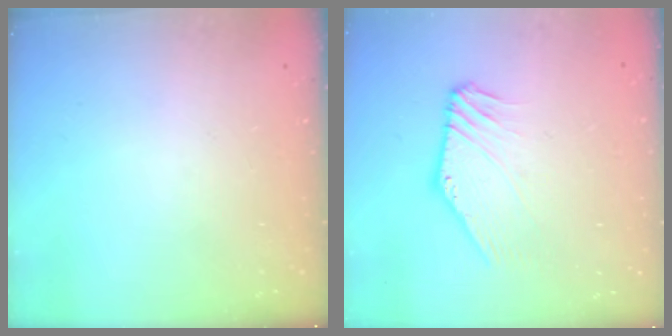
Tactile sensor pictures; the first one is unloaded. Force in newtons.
{"total": 3.6, "press": 3.6, "slide": 0.2}